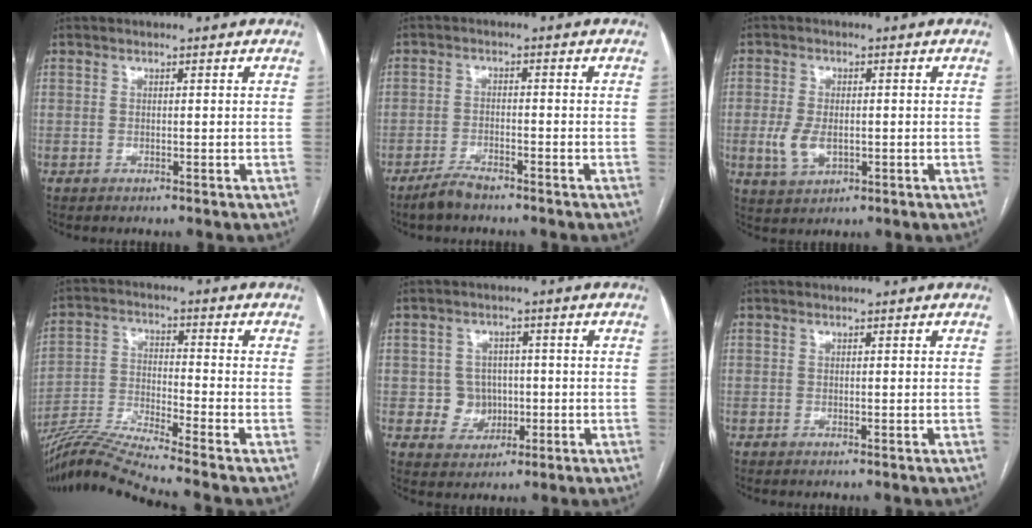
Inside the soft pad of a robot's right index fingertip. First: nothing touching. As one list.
[{"total": 3.6, "force": [-3.1, 0.6, 1.7], "torque": [-0.041, -0.006, -0.058]}, {"total": 5.1, "force": [-0.8, 2.9, 4.1], "torque": [-0.091, -0.002, -0.008]}, {"total": 11.5, "force": [-10.3, -2.7, 4.3], "torque": [-0.080, -0.011, -0.195]}, {"total": 4.8, "force": [-0.4, 4.6, 1.2], "torque": [-0.012, 0.014, 0.002]}, {"total": 0.0}]